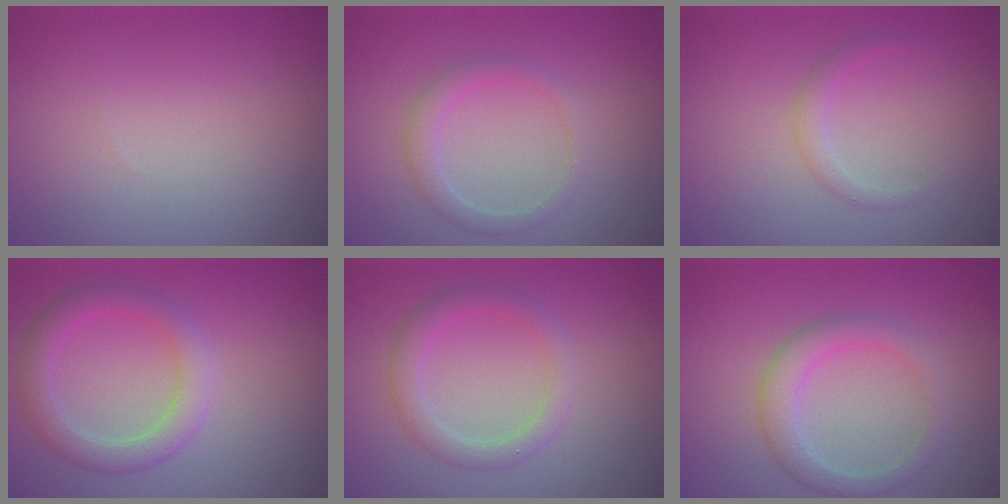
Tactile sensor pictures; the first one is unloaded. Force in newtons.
{"total": 2.0, "press": 2.0, "slide": 0.1}
{"total": 1.3, "press": 1.3, "slide": 0.0}
{"total": 3.5, "press": 3.5, "slide": 0.1}
{"total": 2.6, "press": 2.6, "slide": 0.1}
{"total": 2.8, "press": 2.8, "slide": 0.2}